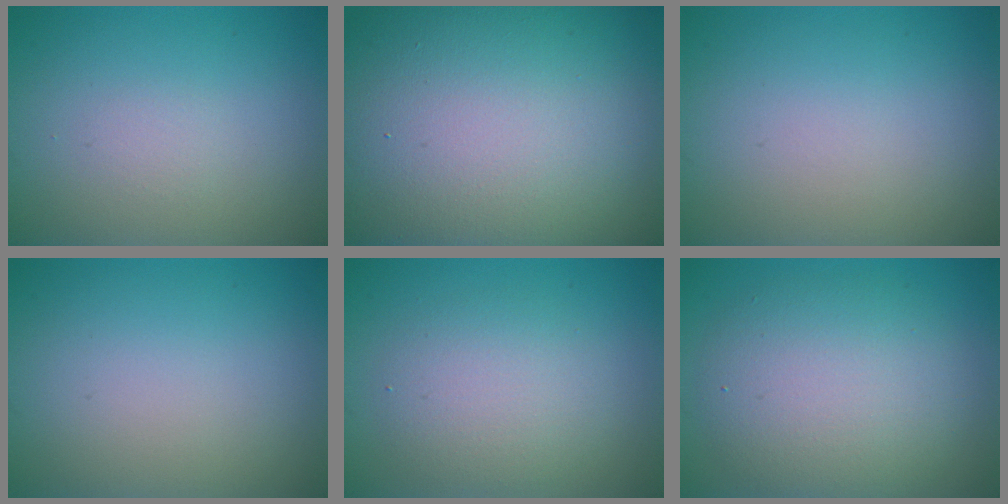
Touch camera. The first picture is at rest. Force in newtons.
{"total": 23.6, "press": 23.6, "slide": 1.3}
{"total": 0.0}
{"total": 0.0}
{"total": 3.6, "press": 3.6, "slide": 0.3}
{"total": 6.4, "press": 6.4, "slide": 0.3}